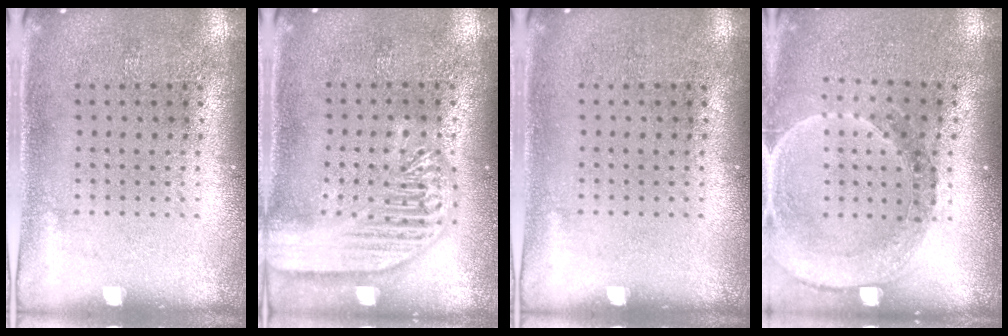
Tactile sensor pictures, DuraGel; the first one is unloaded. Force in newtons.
{"total": 3.6, "press": 3.6, "slide": 0.4}
{"total": 0.0}
{"total": 1.4, "press": 1.4, "slide": 0.1}